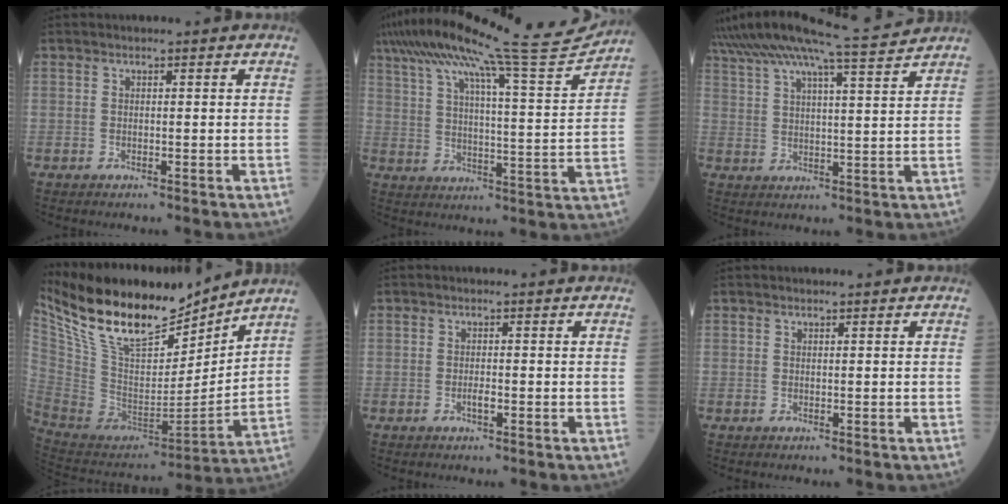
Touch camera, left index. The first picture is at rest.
{"total": 22.5, "force": [20.0, -0.3, 10.3], "torque": [-0.186, -0.021, 0.292]}
{"total": 17.6, "force": [16.2, -1.9, 6.6], "torque": [-0.128, -0.028, 0.246]}
{"total": 22.0, "force": [17.8, 5.7, 11.6], "torque": [-0.224, 0.005, 0.327]}
{"total": 1.0, "force": [-0.4, 0.2, 0.9], "torque": [-0.019, 0.000, -0.007]}
{"total": 0.0}